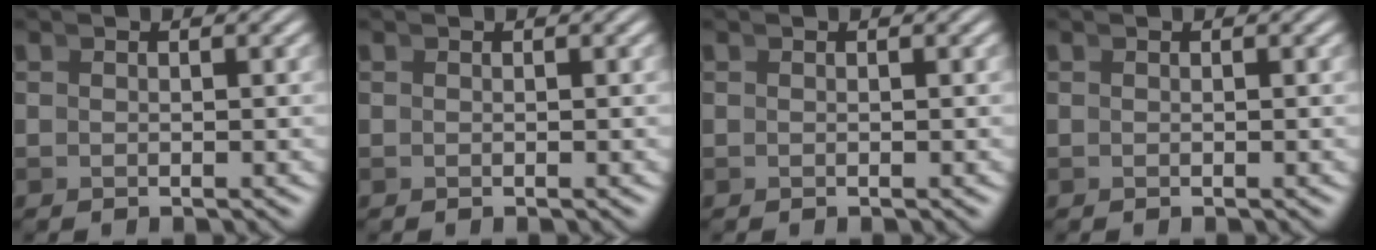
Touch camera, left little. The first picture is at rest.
{"total": 0.0}
{"total": 0.0}
{"total": 0.0}